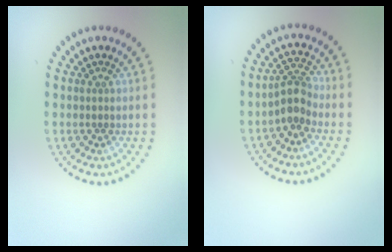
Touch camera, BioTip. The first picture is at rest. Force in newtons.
{"total": 2.6, "press": 2.0, "slide": 1.7}